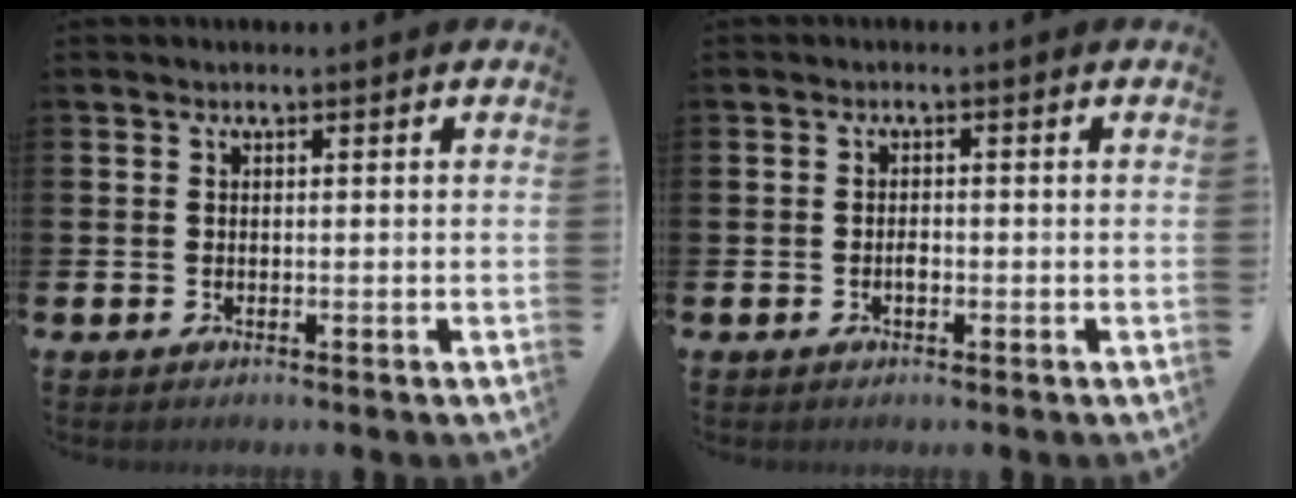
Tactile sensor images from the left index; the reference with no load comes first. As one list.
[{"total": 1.1, "force": [-0.4, 0.6, 0.8], "torque": [-0.013, 0.000, -0.009]}]